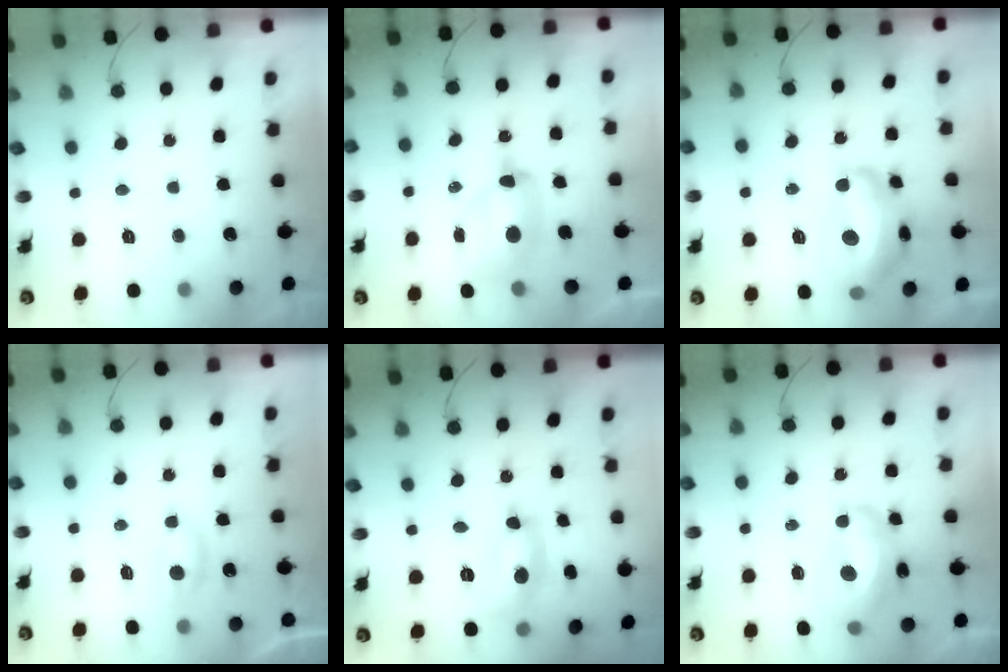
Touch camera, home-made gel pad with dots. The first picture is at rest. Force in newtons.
{"total": 11.1, "press": 11.0, "slide": 1.2}
{"total": 16.2, "press": 16.2, "slide": 1.0}
{"total": 5.0, "press": 4.9, "slide": 0.6}
{"total": 14.6, "press": 14.5, "slide": 1.0}
{"total": 13.4, "press": 13.3, "slide": 1.4}